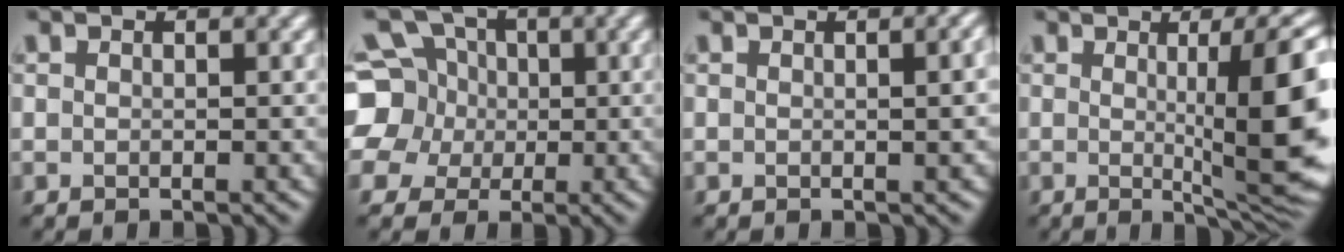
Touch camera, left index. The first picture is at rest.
{"total": 10.6, "force": [1.8, 9.6, 4.4], "torque": [-0.116, 0.036, 0.007]}
{"total": 2.7, "force": [0.2, 0.9, 2.5], "torque": [-0.016, 0.008, 0.001]}
{"total": 12.1, "force": [0.4, 2.9, 11.8], "torque": [-0.134, -0.004, 0.014]}